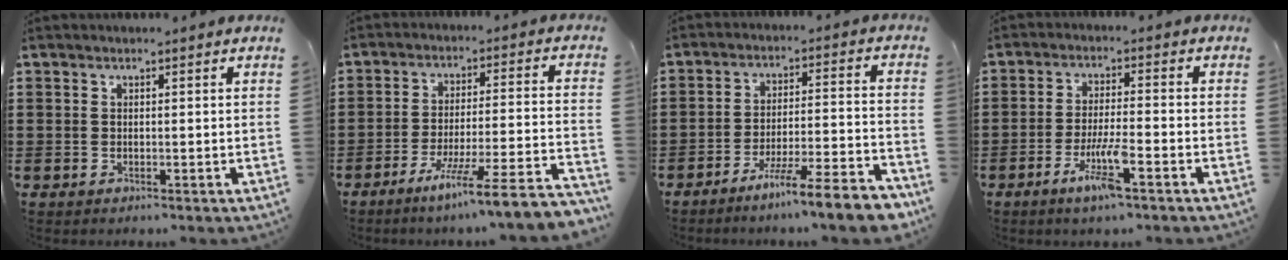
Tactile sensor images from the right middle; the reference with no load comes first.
{"total": 8.5, "force": [-6.7, -0.8, 5.2], "torque": [-0.088, -0.017, -0.130]}
{"total": 8.7, "force": [-7.3, -0.4, 4.7], "torque": [-0.072, 0.000, -0.138]}
{"total": 6.4, "force": [-3.5, 0.8, 5.3], "torque": [-0.102, -0.008, -0.063]}